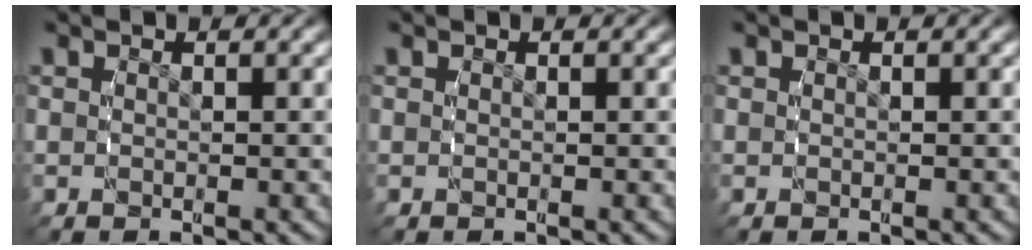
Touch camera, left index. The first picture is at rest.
{"total": 0.0}
{"total": 0.0}